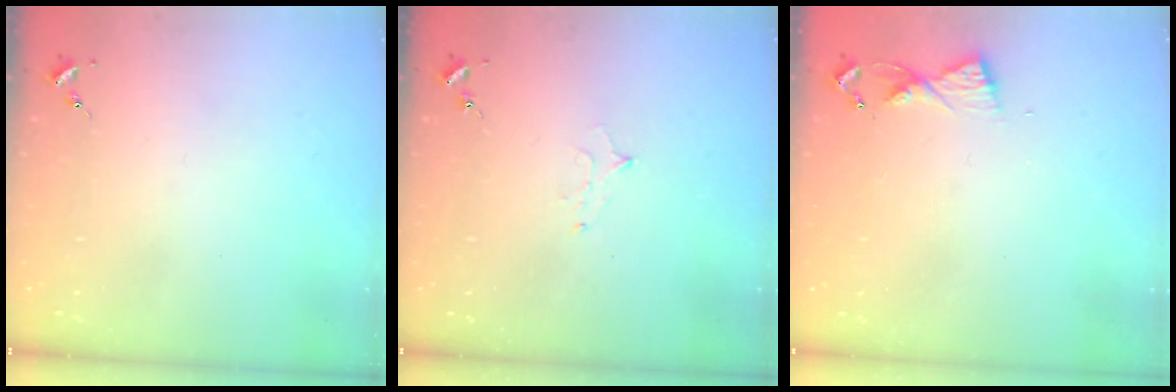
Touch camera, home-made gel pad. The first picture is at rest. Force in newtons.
{"total": 5.8, "press": 5.7, "slide": 0.6}
{"total": 5.5, "press": 5.4, "slide": 0.6}